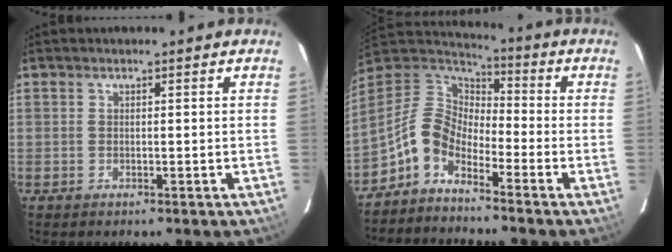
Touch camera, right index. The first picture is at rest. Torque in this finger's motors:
{"motor_torque": [0.52, -0.43, 0.68, 0.14]}